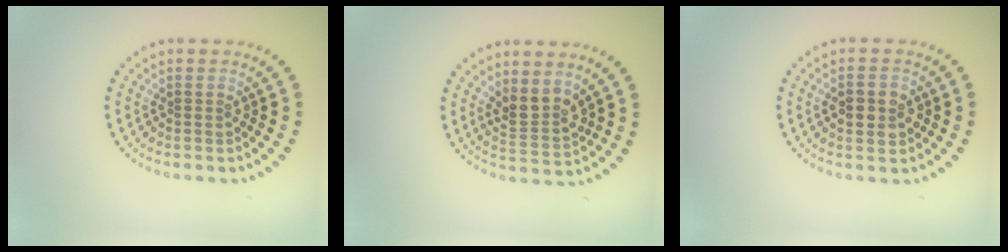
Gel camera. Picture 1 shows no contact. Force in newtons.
{"total": 2.7, "press": 2.4, "slide": 1.3}
{"total": 2.7, "press": 2.7, "slide": 0.0}